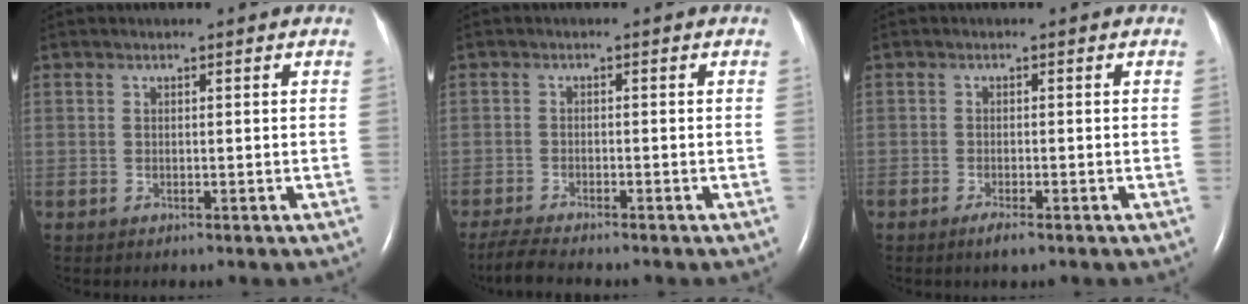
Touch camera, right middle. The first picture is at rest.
{"total": 4.8, "force": [-4.3, 0.2, 2.2], "torque": [-0.046, -0.019, -0.073]}
{"total": 1.9, "force": [-1.3, 0.3, 1.4], "torque": [-0.032, -0.004, -0.024]}